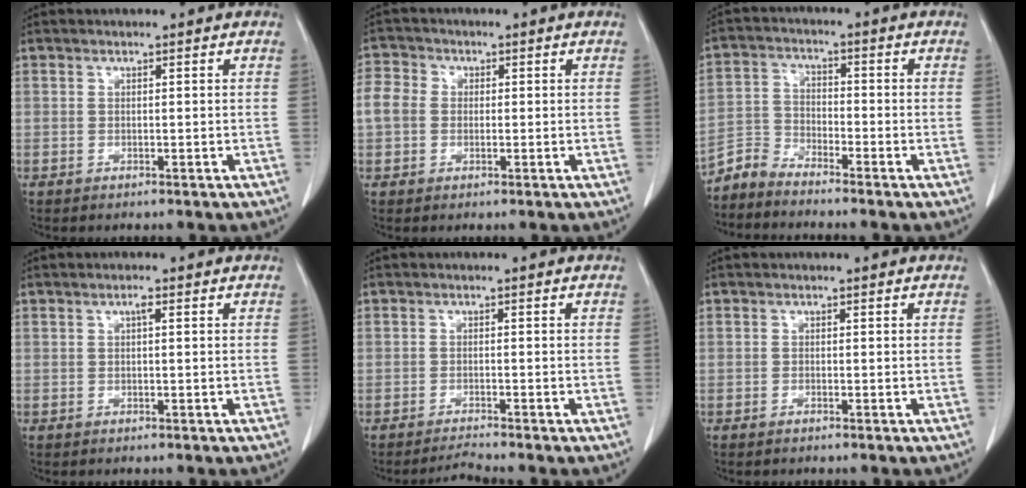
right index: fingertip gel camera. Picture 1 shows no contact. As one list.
[{"total": 10.1, "force": [0.7, 8.8, 5.0], "torque": [-0.148, 0.033, 0.012]}, {"total": 4.9, "force": [-4.8, 0.9, 0.5], "torque": [-0.015, -0.001, -0.098]}, {"total": 1.3, "force": [0.4, 0.4, 1.1], "torque": [-0.022, 0.004, 0.008]}, {"total": 2.2, "force": [-2.1, -0.5, 0.4], "torque": [-0.018, -0.006, -0.034]}, {"total": 0.8, "force": [-0.4, 0.4, 0.5], "torque": [-0.013, -0.001, -0.006]}]